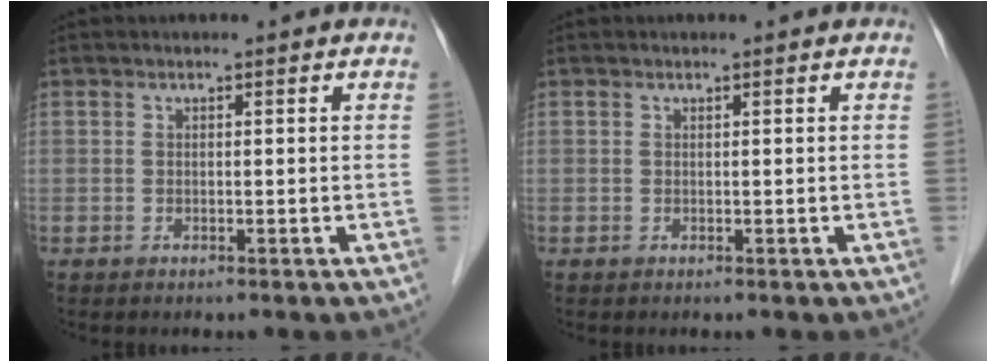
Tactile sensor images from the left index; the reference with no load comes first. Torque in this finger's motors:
{"motor_torque": [-0.02, 0.00, 0.00, -0.01]}